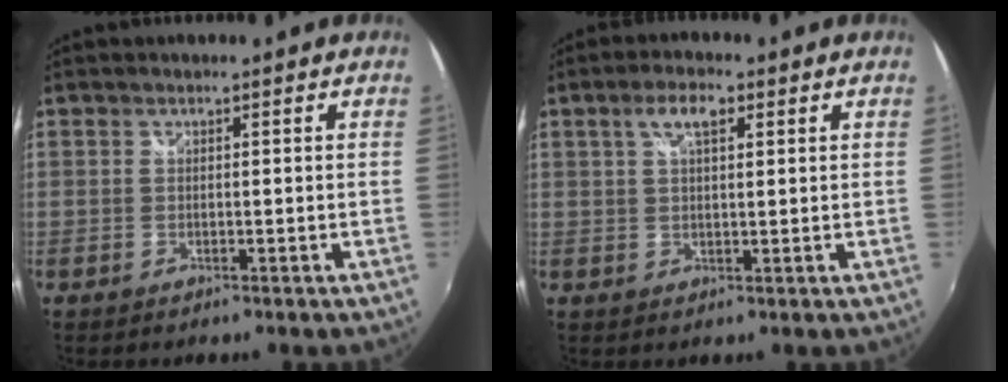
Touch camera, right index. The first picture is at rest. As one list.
[{"total": 4.5, "force": [2.0, 1.8, 3.6], "torque": [-0.064, 0.011, 0.035]}]